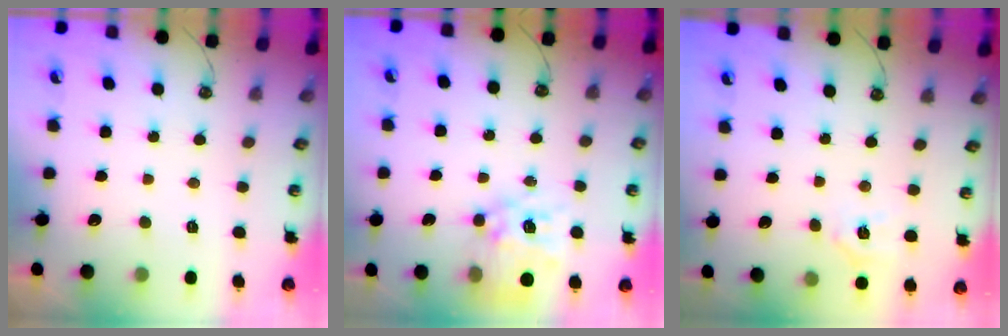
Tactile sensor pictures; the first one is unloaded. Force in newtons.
{"total": 13.0, "press": 13.0, "slide": 1.1}
{"total": 5.6, "press": 5.6, "slide": 0.1}